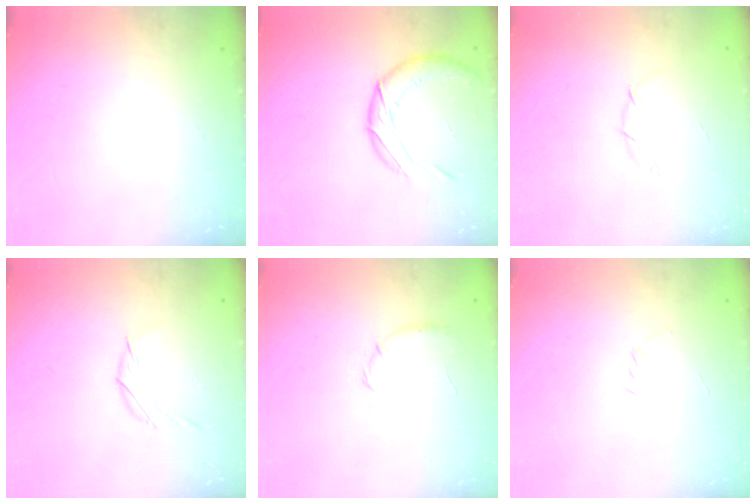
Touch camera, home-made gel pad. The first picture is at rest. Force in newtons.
{"total": 10.4, "press": 10.4, "slide": 0.3}
{"total": 3.9, "press": 3.8, "slide": 1.0}
{"total": 4.0, "press": 3.9, "slide": 1.0}
{"total": 5.6, "press": 5.4, "slide": 1.5}
{"total": 2.7, "press": 2.6, "slide": 0.7}